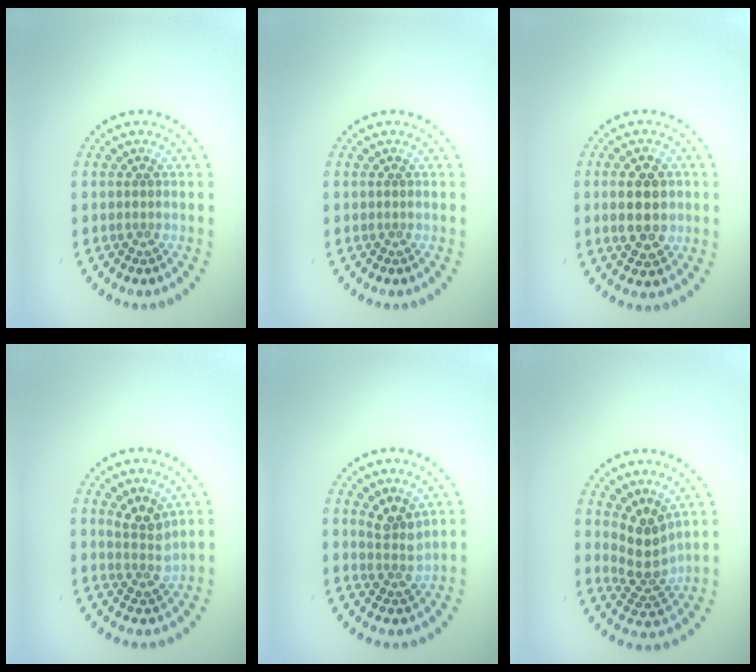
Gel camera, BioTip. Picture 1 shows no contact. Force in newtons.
{"total": 0.0}
{"total": 4.1, "press": 4.1, "slide": 0.3}
{"total": 2.7, "press": 1.9, "slide": 1.8}
{"total": 2.5, "press": 1.9, "slide": 1.6}
{"total": 3.5, "press": 2.6, "slide": 2.4}